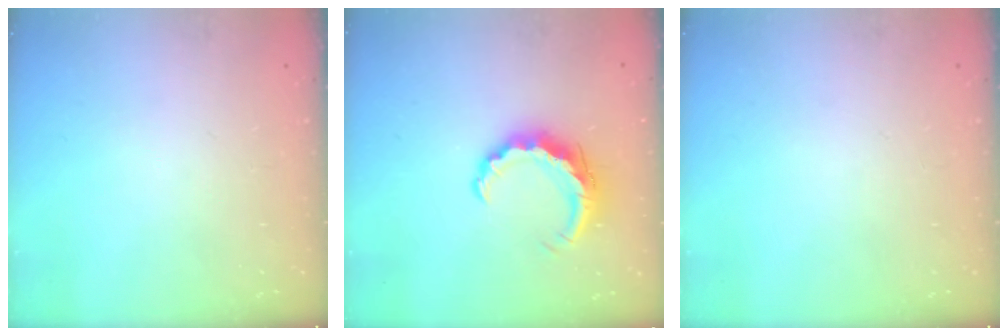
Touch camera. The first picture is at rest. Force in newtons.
{"total": 8.2, "press": 8.2, "slide": 0.1}
{"total": 0.0}